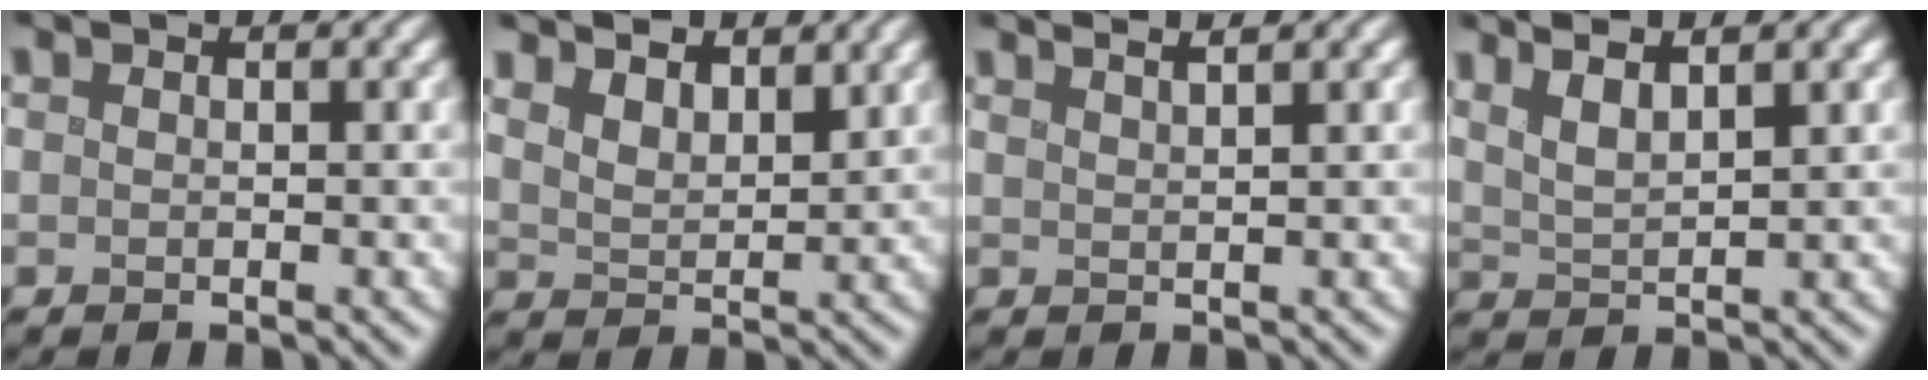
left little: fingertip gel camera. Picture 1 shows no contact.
{"total": 3.9, "force": [3.1, 1.6, 1.8], "torque": [-0.041, 0.005, 0.050]}
{"total": 3.0, "force": [2.5, 0.7, 1.3], "torque": [0.002, 0.024, 0.010]}
{"total": 2.8, "force": [1.8, 0.5, 2.1], "torque": [-0.047, 0.011, 0.039]}